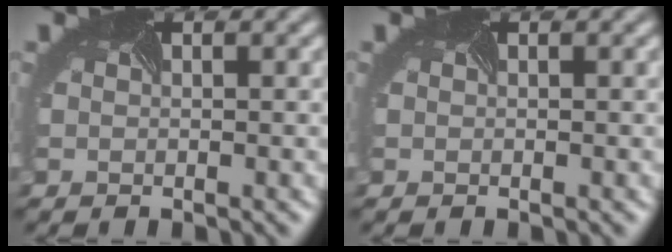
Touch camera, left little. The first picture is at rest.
{"total": 0.0}